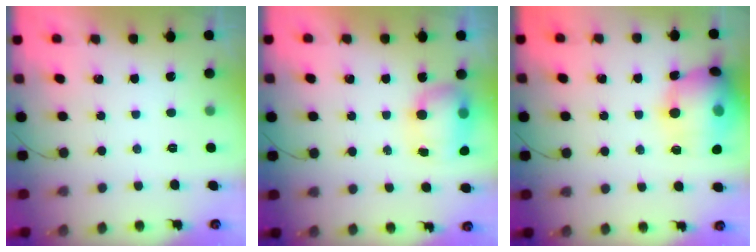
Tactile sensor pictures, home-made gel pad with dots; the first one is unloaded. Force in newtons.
{"total": 7.8, "press": 7.7, "slide": 1.1}
{"total": 17.0, "press": 16.8, "slide": 2.7}